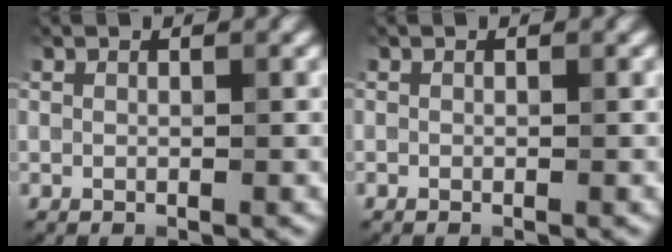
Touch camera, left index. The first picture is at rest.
{"total": 0.0}